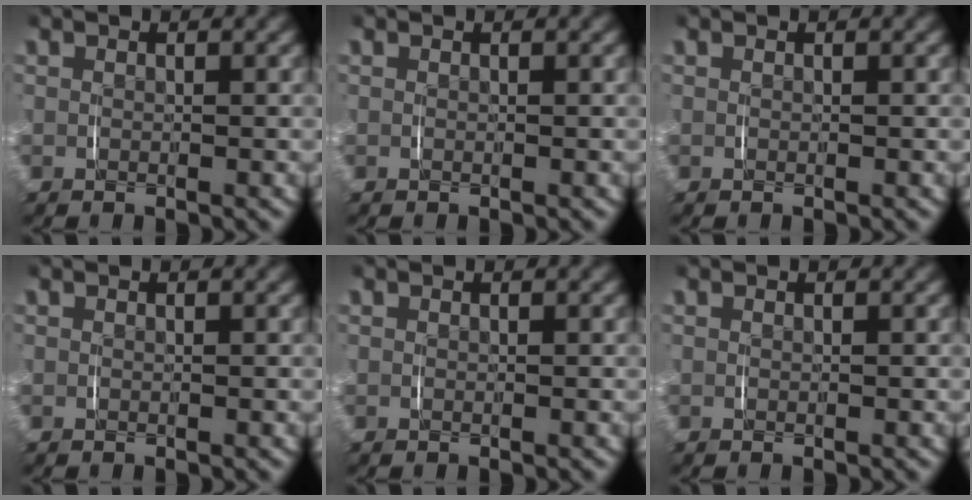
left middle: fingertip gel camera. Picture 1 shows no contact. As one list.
[{"total": 0.0}, {"total": 0.0}, {"total": 0.0}, {"total": 0.0}, {"total": 0.0}]